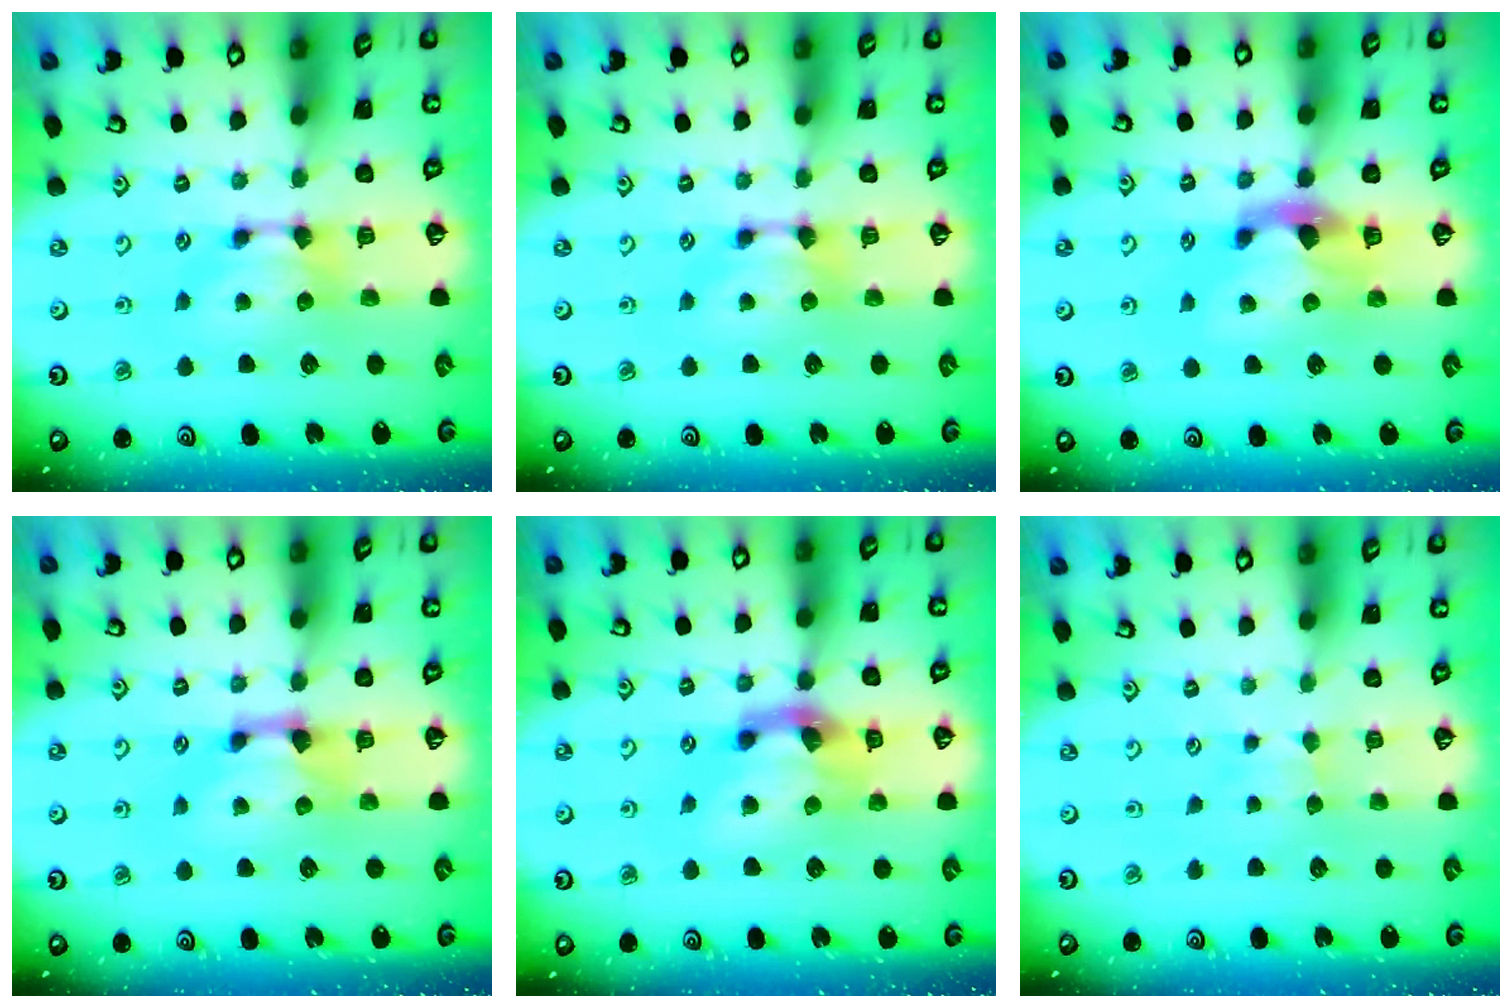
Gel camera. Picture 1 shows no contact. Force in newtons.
{"total": 0.0}
{"total": 2.7, "press": 2.4, "slide": 1.3}
{"total": 1.6, "press": 1.1, "slide": 1.1}
{"total": 4.6, "press": 4.2, "slide": 2.1}
{"total": 1.9, "press": 1.9, "slide": 0.4}